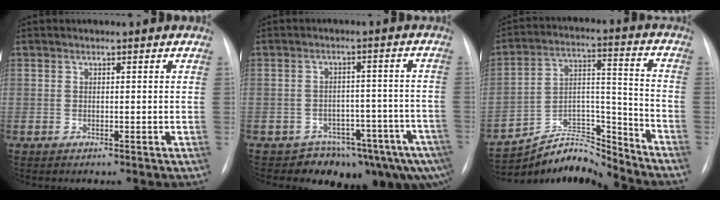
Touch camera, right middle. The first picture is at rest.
{"total": 11.1, "force": [-8.6, 5.3, 4.6], "torque": [-0.029, 0.044, -0.110]}
{"total": 10.5, "force": [-10.4, 0.9, -0.4], "torque": [0.015, 0.062, -0.188]}